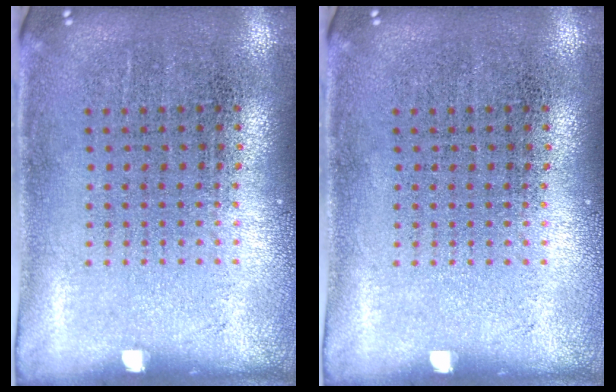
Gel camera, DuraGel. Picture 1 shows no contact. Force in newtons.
{"total": 0.0}